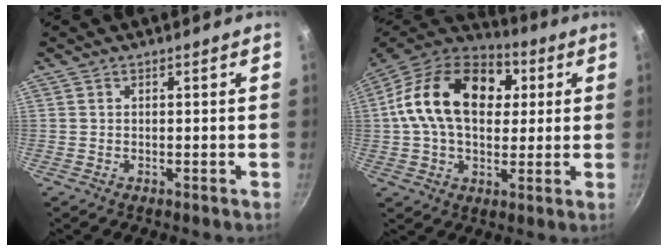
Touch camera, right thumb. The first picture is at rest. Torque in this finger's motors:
{"motor_torque": [-0.86, 1.71, 1.01, -0.54, 0.52]}